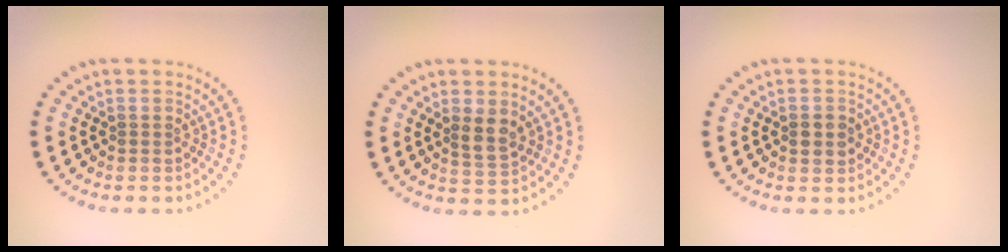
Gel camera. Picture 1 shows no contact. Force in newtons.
{"total": 2.2, "press": 2.0, "slide": 0.9}
{"total": 1.6, "press": 1.6, "slide": 0.1}